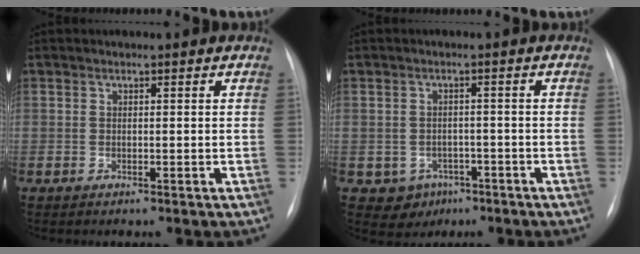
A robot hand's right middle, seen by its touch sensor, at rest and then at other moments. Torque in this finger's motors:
{"motor_torque": [0.25, -0.21, 0.02, -0.01]}